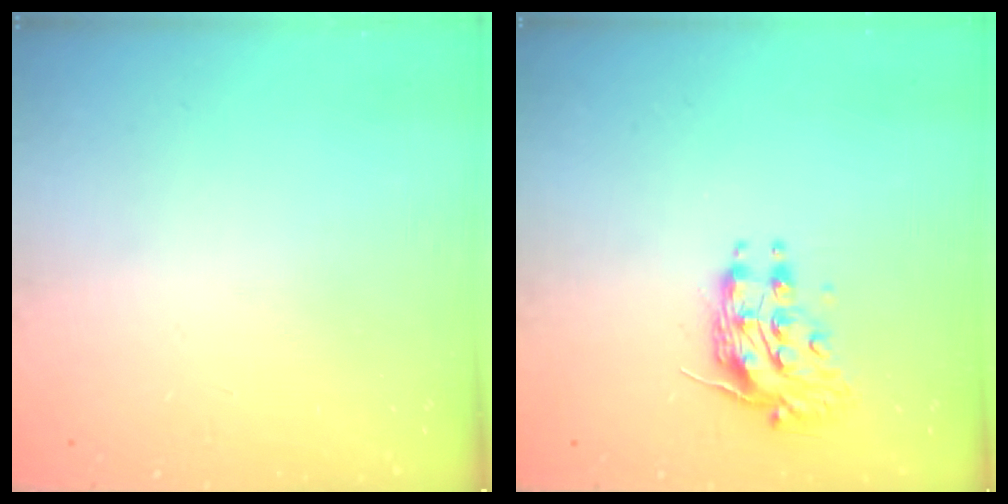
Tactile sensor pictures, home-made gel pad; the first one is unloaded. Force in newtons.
{"total": 9.8, "press": 9.7, "slide": 0.8}